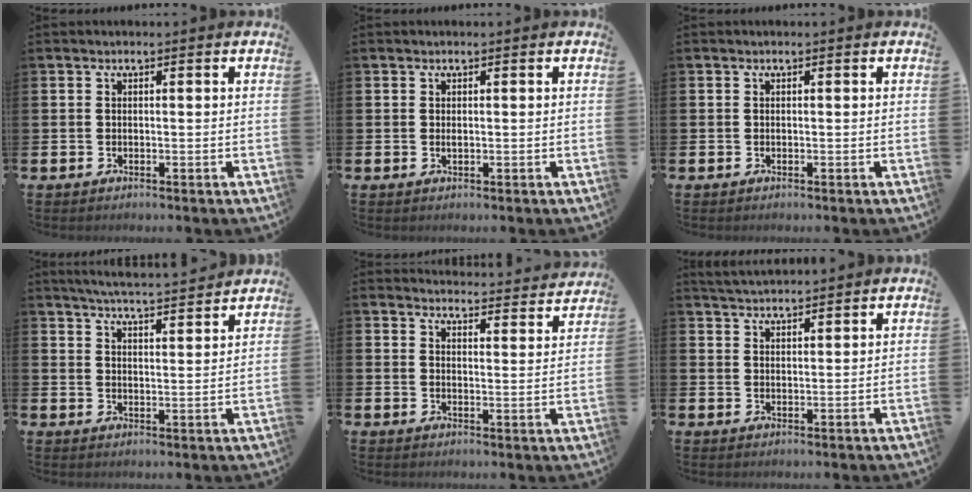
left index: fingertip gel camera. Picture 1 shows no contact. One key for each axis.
{"total": 0.6, "fx": 0.1, "fy": 0.2, "fz": 0.5, "tx": -0.005, "ty": -0.001, "tz": 0.001}
{"total": 0.0}
{"total": 5.3, "fx": 5.2, "fy": -0.2, "fz": 1.0, "tx": -0.031, "ty": -0.034, "tz": 0.091}
{"total": 4.1, "fx": 4.1, "fy": 0.3, "fz": 0.2, "tx": -0.005, "ty": -0.036, "tz": 0.069}
{"total": 3.2, "fx": 3.2, "fy": 0.2, "fz": 0.3, "tx": -0.013, "ty": -0.013, "tz": 0.059}